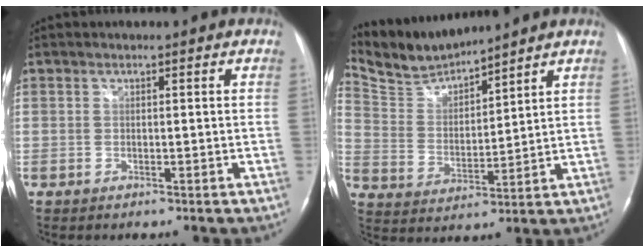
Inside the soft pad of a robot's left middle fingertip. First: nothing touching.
{"total": 9.0, "force": [8.9, 0.2, 1.1], "torque": [-0.047, 0.010, 0.192]}